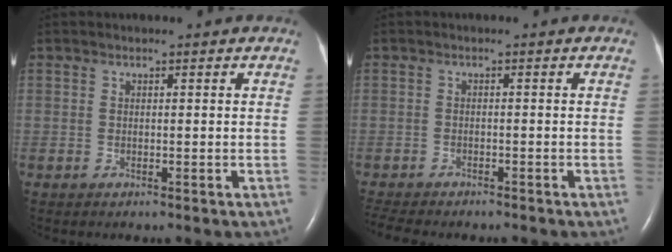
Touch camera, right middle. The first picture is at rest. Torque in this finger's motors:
{"motor_torque": [0.53, -0.56, 0.05, 0.03]}